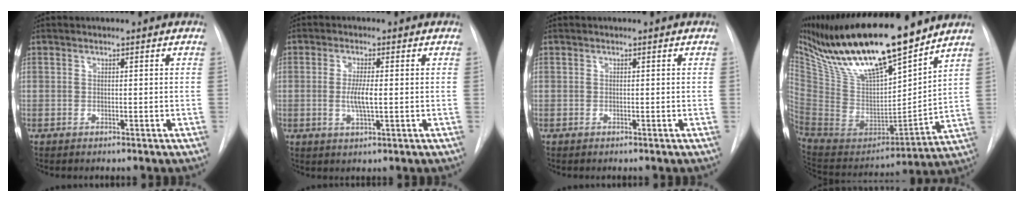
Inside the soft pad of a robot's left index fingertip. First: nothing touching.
{"total": 3.9, "force": [-0.3, 0.6, 3.8], "torque": [-0.078, -0.008, -0.004]}
{"total": 0.0}
{"total": 24.3, "force": [18.6, 4.3, 14.9], "torque": [-0.271, -0.007, 0.342]}